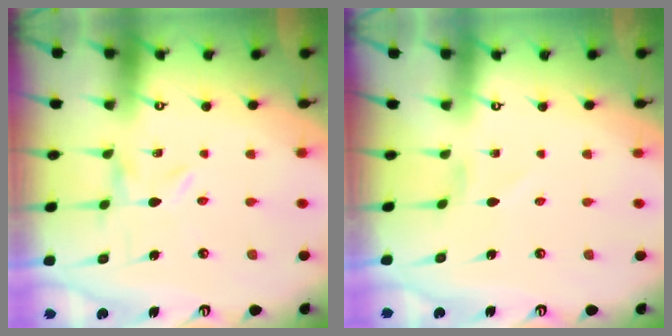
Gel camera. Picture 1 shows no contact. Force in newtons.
{"total": 0.5, "press": 0.5, "slide": 0.1}